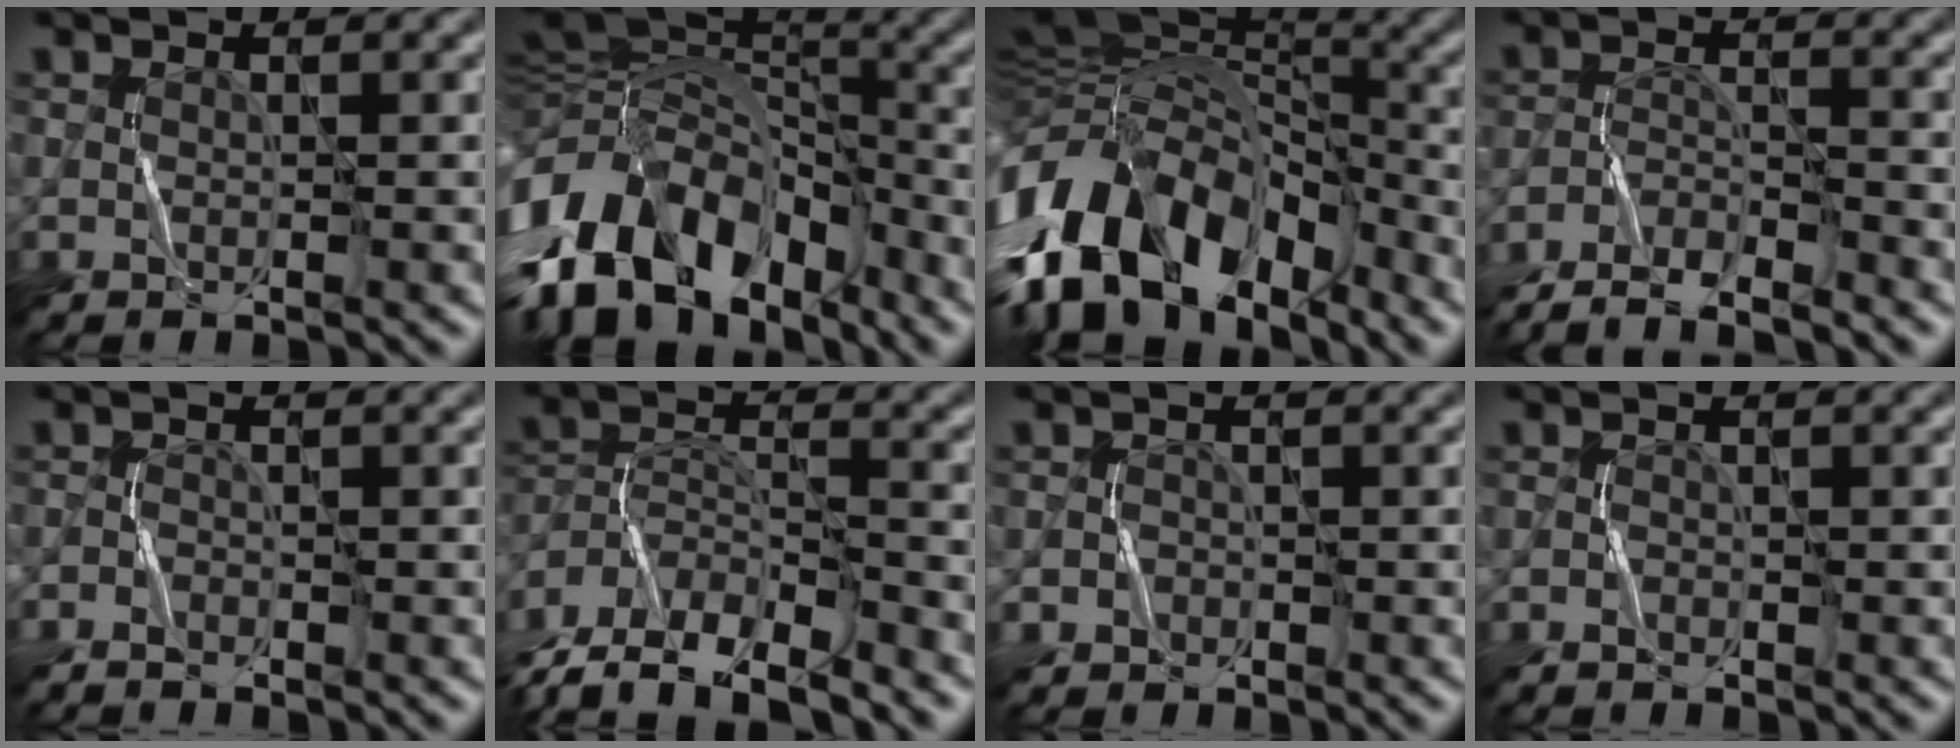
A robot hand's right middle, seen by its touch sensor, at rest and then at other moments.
{"total": 15.1, "force": [-8.5, 8.6, 9.1], "torque": [-0.196, 0.020, -0.155]}
{"total": 16.0, "force": [-8.1, 8.8, 10.7], "torque": [-0.222, 0.014, -0.153]}
{"total": 6.5, "force": [-6.0, 1.0, 2.3], "torque": [-0.040, -0.009, -0.111]}
{"total": 1.5, "force": [-1.5, 0.1, 0.3], "torque": [-0.015, 0.001, -0.034]}
{"total": 11.9, "force": [-10.5, 3.9, 4.1], "torque": [-0.069, -0.005, -0.163]}
{"total": 1.1, "force": [-0.8, 0.7, -0.2], "torque": [0.006, 0.003, -0.015]}
{"total": 0.9, "force": [-0.9, 0.2, 0.0], "torque": [0.000, 0.001, -0.018]}